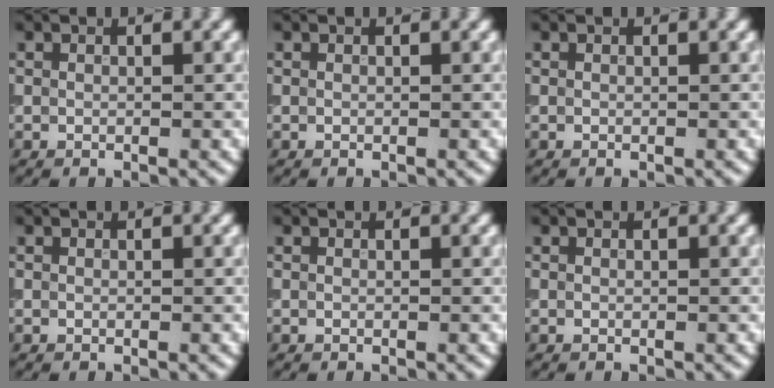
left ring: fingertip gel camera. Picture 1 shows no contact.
{"total": 0.0}
{"total": 0.0}
{"total": 0.0}
{"total": 0.0}
{"total": 0.0}